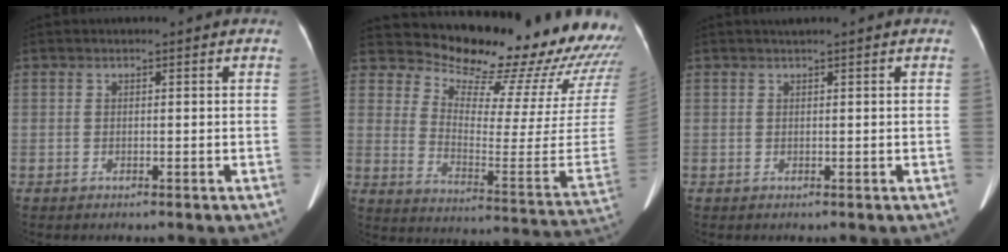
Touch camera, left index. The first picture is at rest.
{"total": 24.5, "force": [23.5, 3.8, 5.6], "torque": [-0.090, -0.128, 0.287]}
{"total": 1.0, "force": [0.8, -0.2, 0.6], "torque": [-0.011, 0.006, 0.018]}